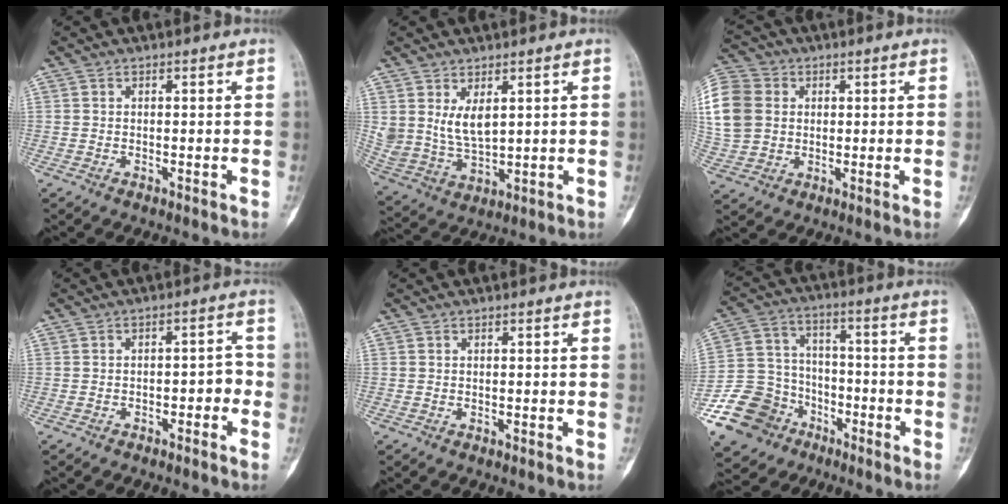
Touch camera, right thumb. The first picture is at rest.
{"total": 7.3, "force": [2.8, 4.0, 5.5], "torque": [-0.102, -0.018, 0.072]}
{"total": 23.0, "force": [4.6, 19.3, 11.6], "torque": [-0.324, 0.056, 0.100]}
{"total": 3.9, "force": [-1.6, 2.0, 2.9], "torque": [-0.029, 0.028, -0.023]}
{"total": 0.0}
{"total": 15.5, "force": [-8.2, 12.3, 4.7], "torque": [-0.076, 0.070, -0.140]}